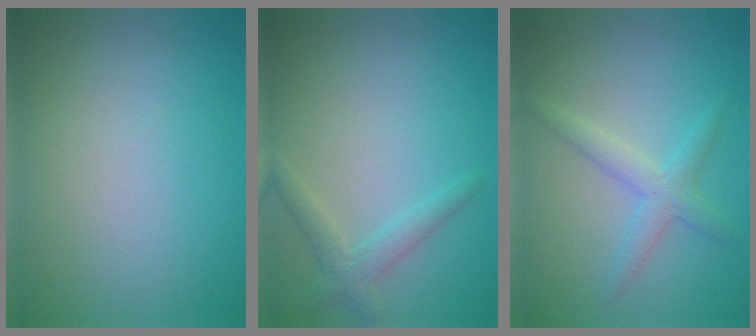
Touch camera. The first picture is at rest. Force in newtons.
{"total": 2.0, "press": 2.0, "slide": 0.1}
{"total": 2.5, "press": 2.5, "slide": 0.1}